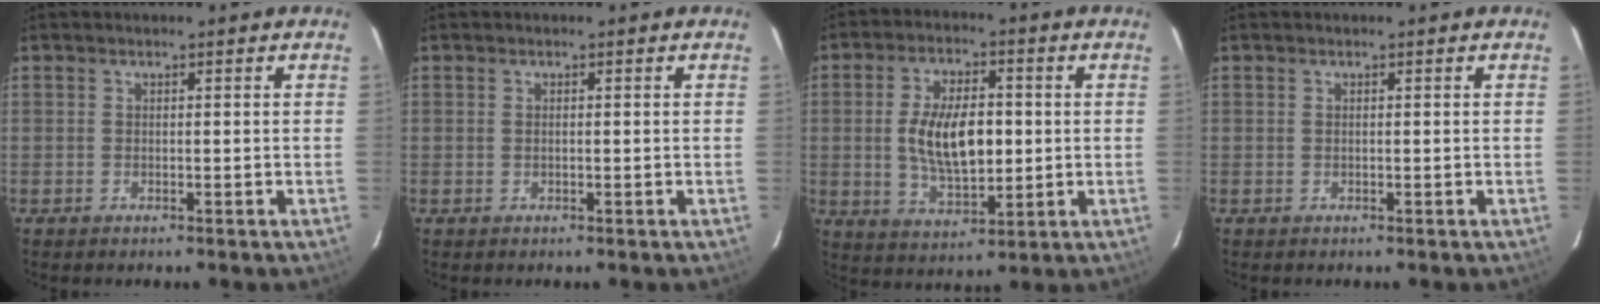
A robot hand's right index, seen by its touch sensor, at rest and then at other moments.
{"total": 0.0}
{"total": 12.1, "force": [0.1, 6.0, 10.5], "torque": [-0.199, -0.002, 0.009]}
{"total": 0.0}